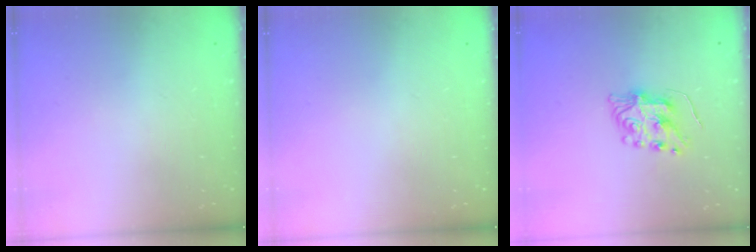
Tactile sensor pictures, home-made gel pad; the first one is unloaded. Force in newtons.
{"total": 0.0}
{"total": 8.2, "press": 8.2, "slide": 0.7}